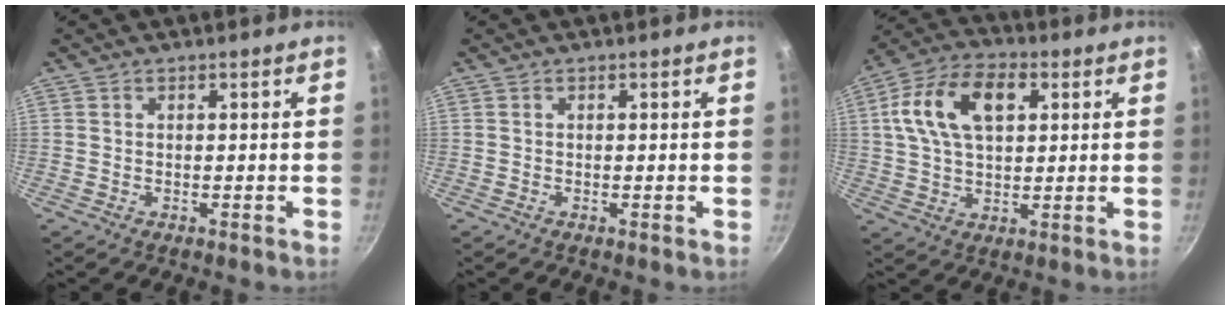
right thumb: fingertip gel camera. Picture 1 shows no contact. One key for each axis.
{"total": 0.0}
{"total": 14.4, "fx": 3.9, "fy": 8.8, "fz": 10.7, "tx": -0.177, "ty": 0.013, "tz": 0.056}